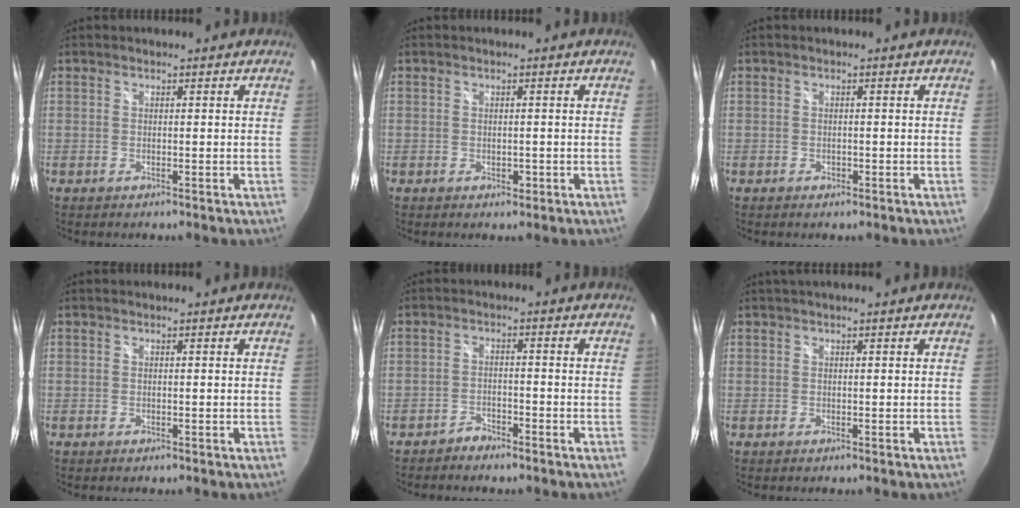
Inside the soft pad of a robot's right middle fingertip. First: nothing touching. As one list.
[{"total": 1.3, "force": [-0.4, 0.9, 0.7], "torque": [-0.007, -0.003, -0.007]}, {"total": 0.9, "force": [-0.5, 0.6, 0.4], "torque": [-0.006, -0.004, -0.010]}, {"total": 0.0}, {"total": 2.7, "force": [-2.5, 0.9, 0.5], "torque": [-0.018, 0.001, -0.044]}, {"total": 1.9, "force": [1.5, -0.2, 1.2], "torque": [-0.022, 0.008, 0.015]}]